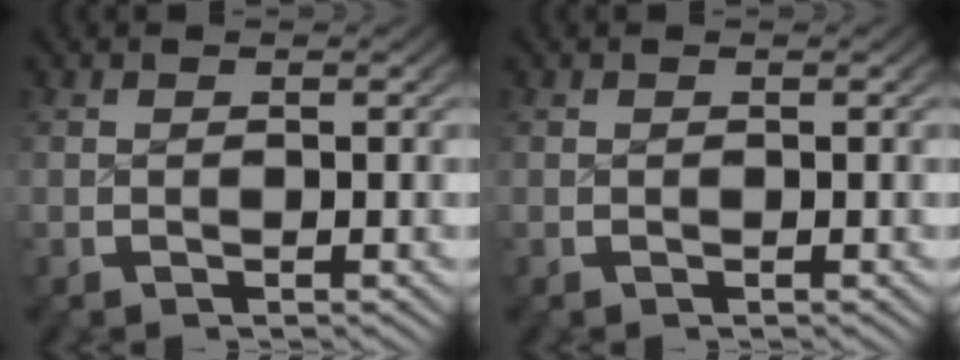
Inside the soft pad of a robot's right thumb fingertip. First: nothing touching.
{"total": 0.0}